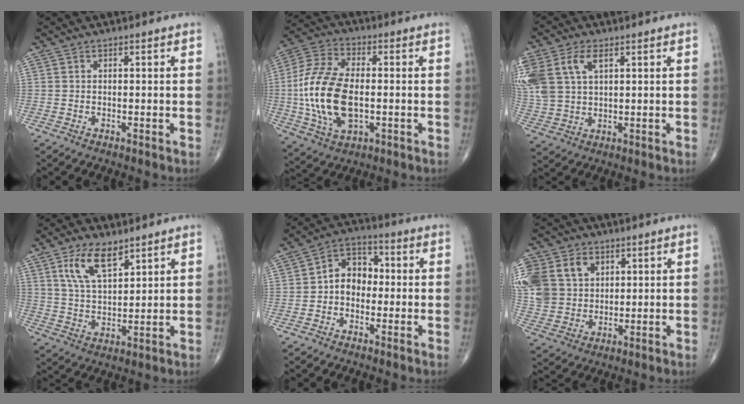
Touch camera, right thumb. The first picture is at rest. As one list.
[{"total": 17.8, "force": [-1.6, 9.7, 14.9], "torque": [-0.311, 0.008, -0.028]}, {"total": 14.8, "force": [5.6, 9.2, 10.1], "torque": [-0.263, 0.012, 0.113]}, {"total": 9.3, "force": [5.4, 4.1, 6.3], "torque": [-0.106, -0.029, 0.110]}, {"total": 7.8, "force": [-0.5, 6.0, 5.0], "torque": [-0.053, 0.031, -0.022]}, {"total": 18.5, "force": [5.4, 14.8, 9.6], "torque": [-0.224, 0.025, 0.115]}]